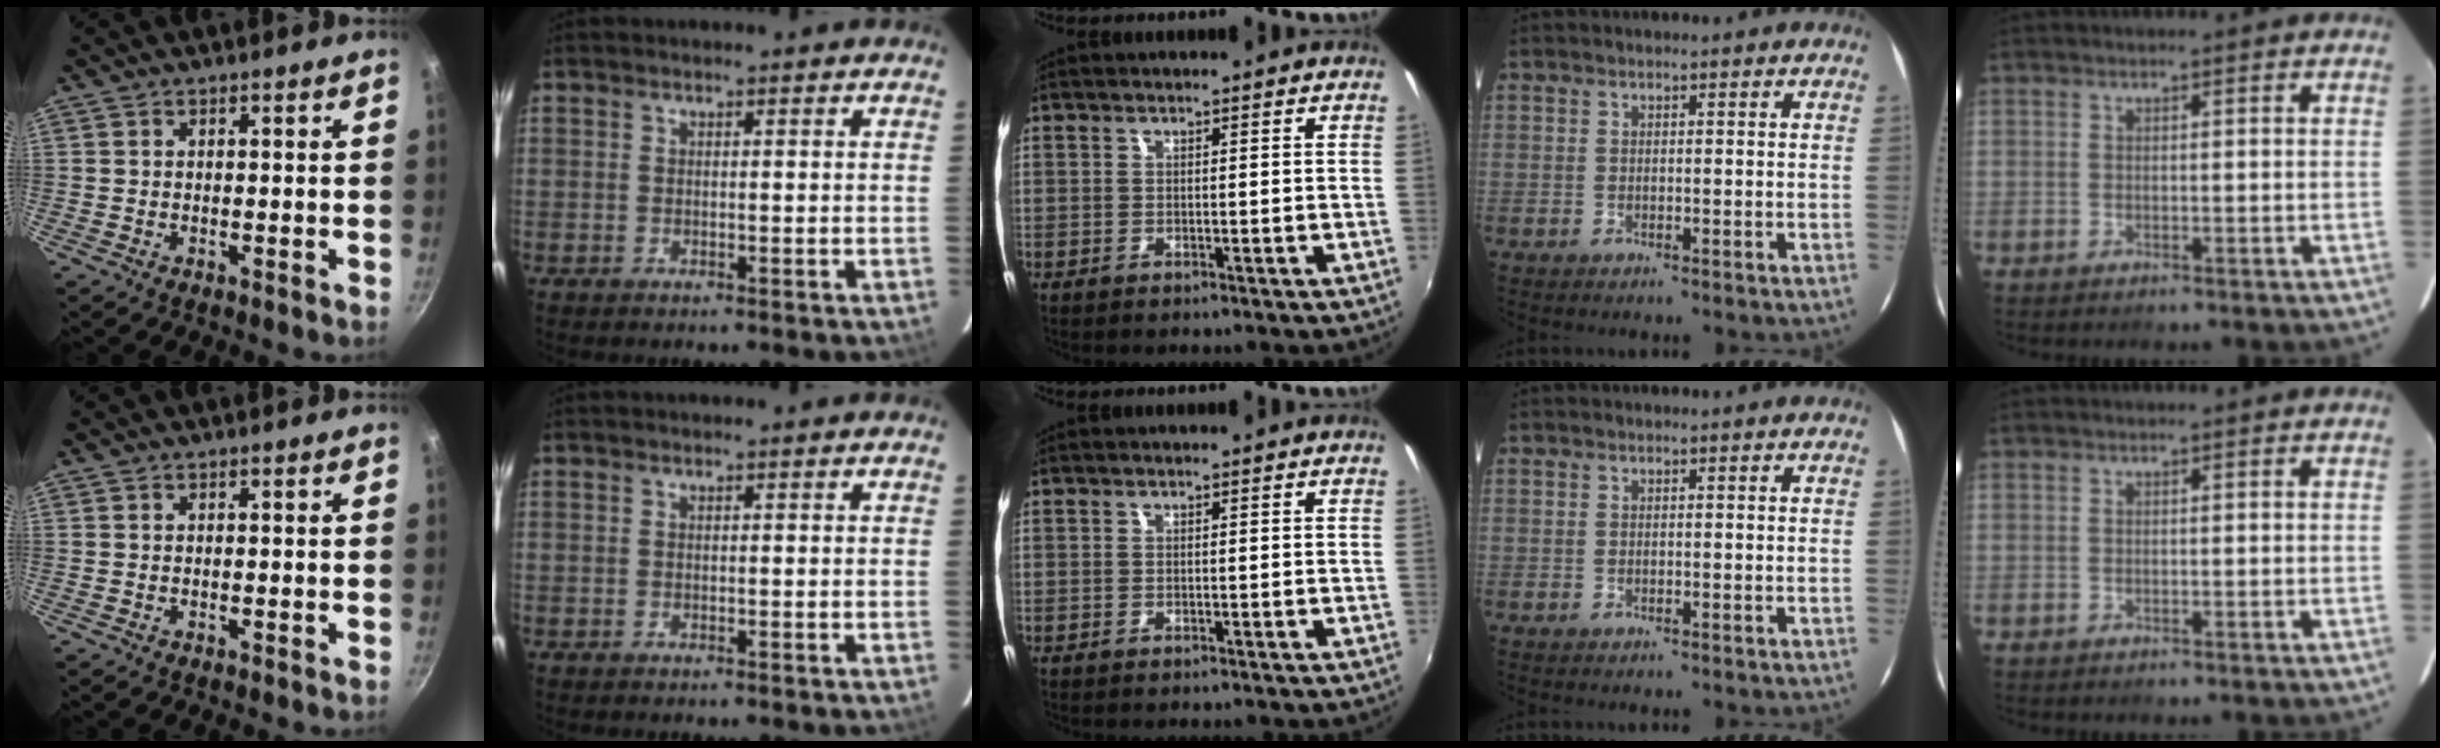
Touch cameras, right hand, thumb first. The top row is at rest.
{}